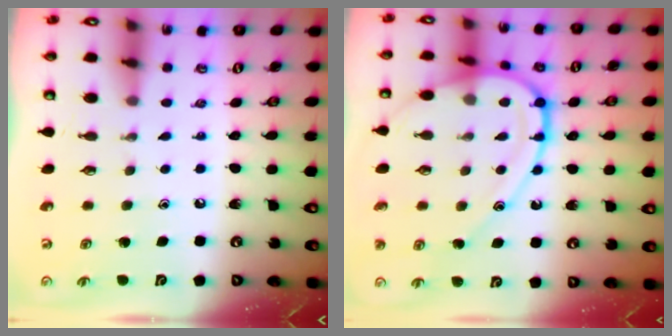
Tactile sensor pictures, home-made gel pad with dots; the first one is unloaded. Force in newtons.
{"total": 14.2, "press": 14.1, "slide": 1.5}